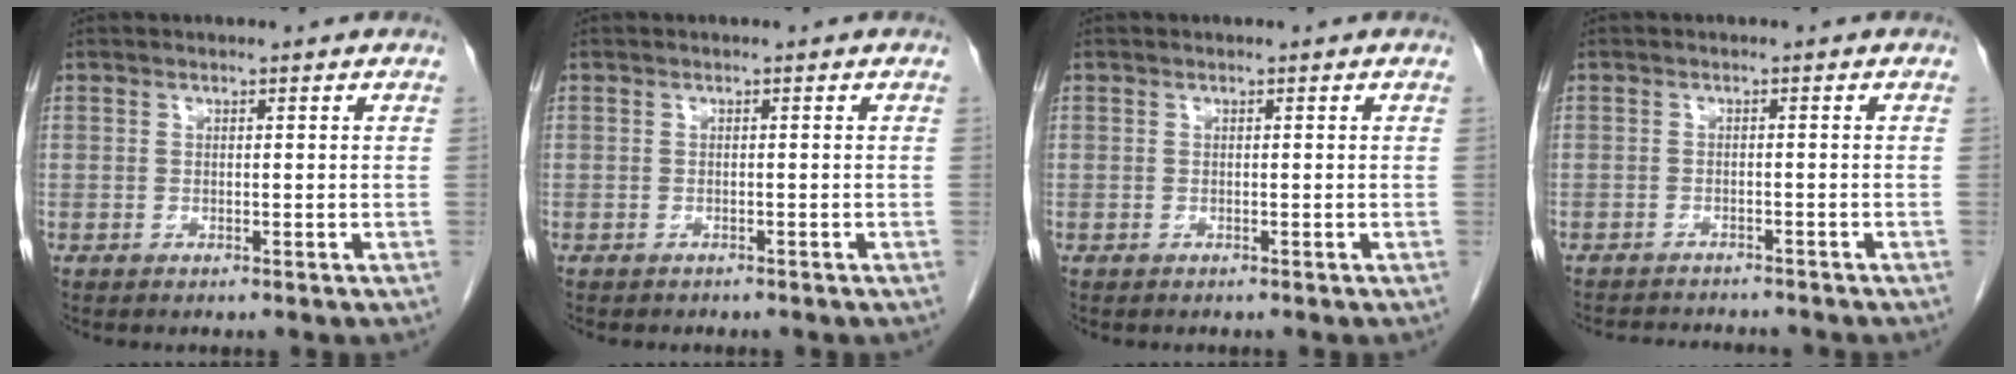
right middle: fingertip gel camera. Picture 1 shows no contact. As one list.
[{"total": 1.6, "force": [-1.4, 0.7, 0.4], "torque": [-0.016, -0.001, -0.014]}, {"total": 0.0}, {"total": 7.3, "force": [-6.9, 1.5, 1.8], "torque": [-0.029, -0.005, -0.091]}]